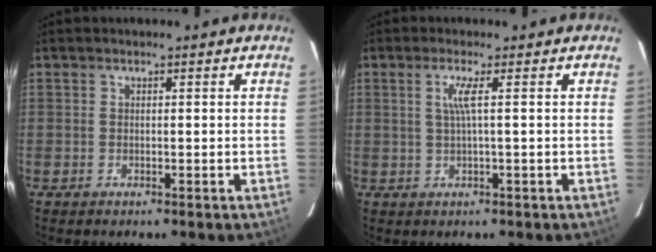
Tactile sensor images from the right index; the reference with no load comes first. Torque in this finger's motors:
{"motor_torque": [0.11, -0.02, 0.20, 0.04]}